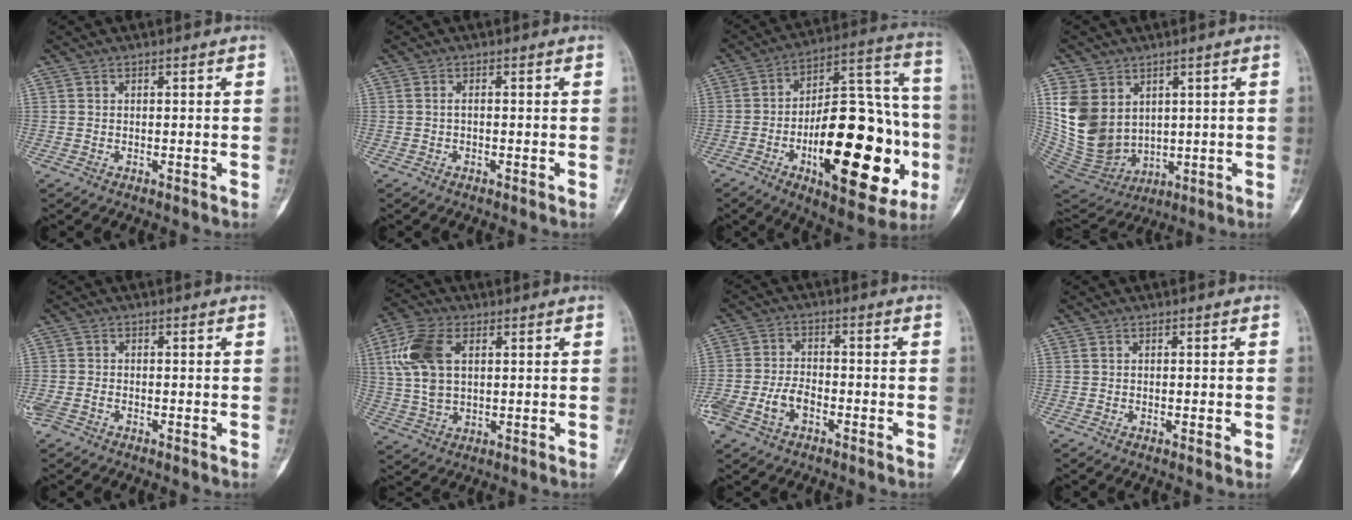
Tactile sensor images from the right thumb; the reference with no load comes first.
{"total": 0.7, "force": [-0.2, 0.3, 0.6], "torque": [-0.012, 0.001, -0.005]}
{"total": 29.1, "force": [-8.1, 12.3, 25.1], "torque": [-0.359, 0.031, -0.112]}
{"total": 13.9, "force": [3.7, 10.8, 8.0], "torque": [-0.141, -0.021, 0.098]}
{"total": 2.9, "force": [-1.6, 1.8, 1.6], "torque": [-0.041, 0.006, -0.029]}
{"total": 11.5, "force": [3.0, 6.7, 8.9], "torque": [-0.193, 0.006, 0.061]}
{"total": 6.9, "force": [-3.1, 4.2, 4.6], "torque": [-0.100, 0.025, -0.056]}
{"total": 1.3, "force": [-0.3, 0.5, 1.1], "torque": [-0.014, -0.001, -0.005]}